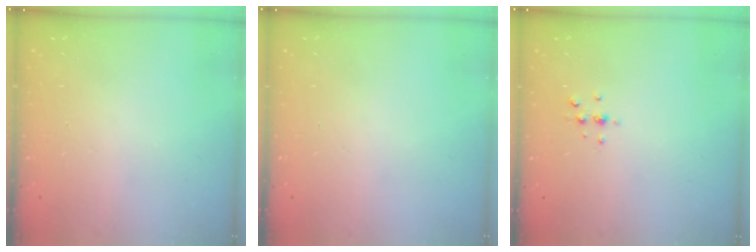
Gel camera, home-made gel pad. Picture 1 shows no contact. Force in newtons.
{"total": 0.0}
{"total": 3.7, "press": 3.3, "slide": 1.6}